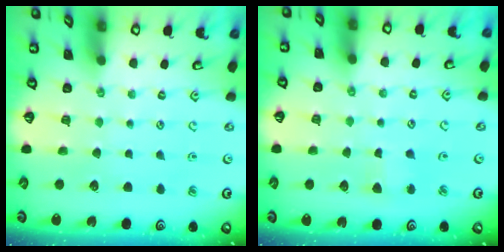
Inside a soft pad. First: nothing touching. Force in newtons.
{"total": 2.2, "press": 2.2, "slide": 0.2}